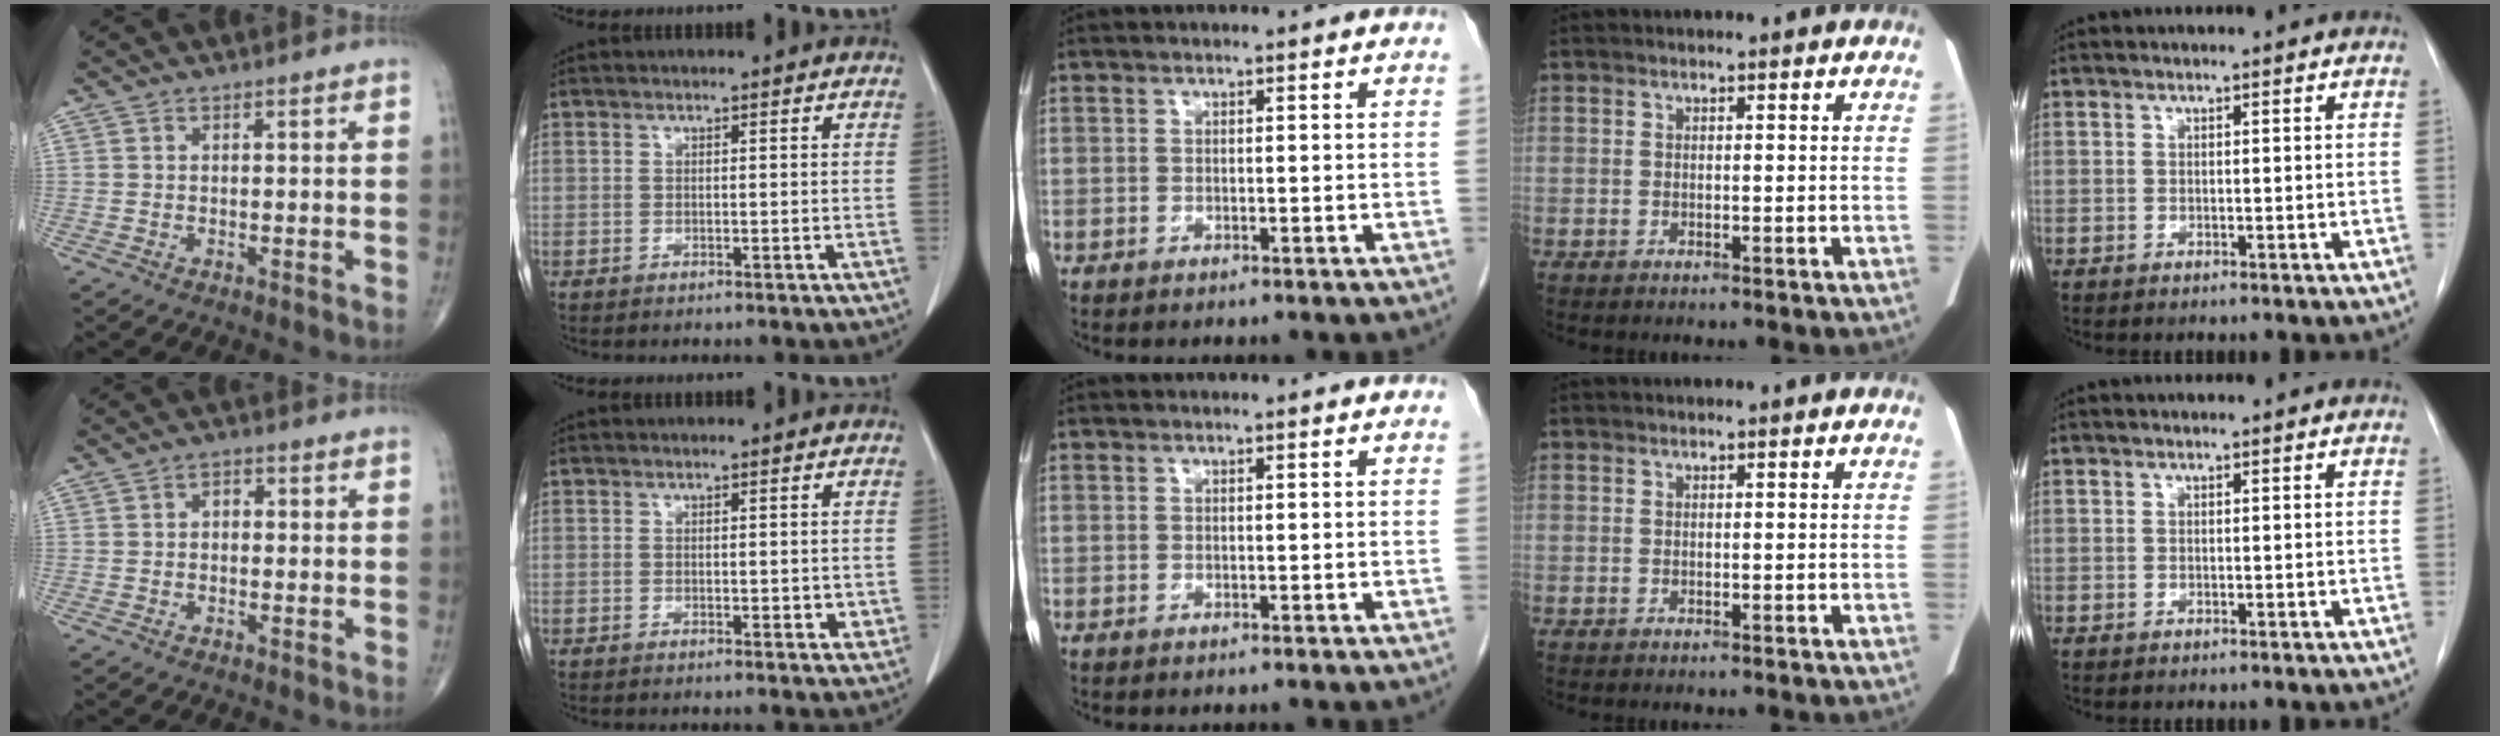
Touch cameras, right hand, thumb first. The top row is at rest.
{"thumb": {"total": 2.0, "force": [0.0, 1.5, 1.4], "torque": [-0.012, 0.009, -0.005]}, "index": {"total": 2.3, "force": [0.1, 1.3, 1.9], "torque": [-0.018, -0.002, 0.005]}}